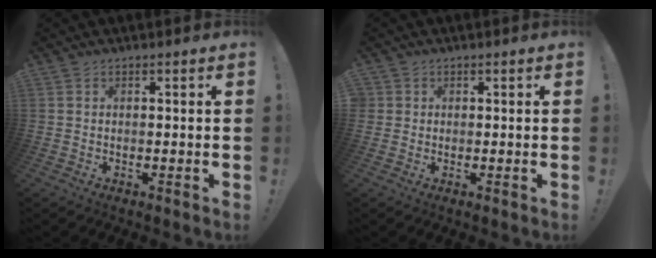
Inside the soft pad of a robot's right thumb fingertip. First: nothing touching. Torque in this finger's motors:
{"motor_torque": [0.87, 2.11, 1.32, 0.15, 0.21]}